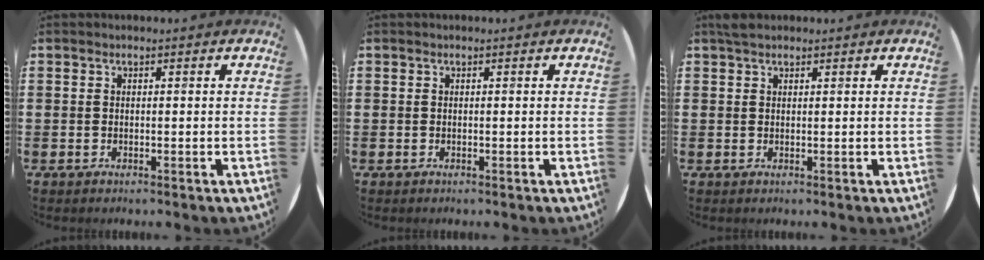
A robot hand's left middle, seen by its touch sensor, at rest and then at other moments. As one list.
[{"total": 0.0}, {"total": 1.5, "force": [1.3, 0.6, 0.5], "torque": [-0.004, 0.001, 0.022]}]